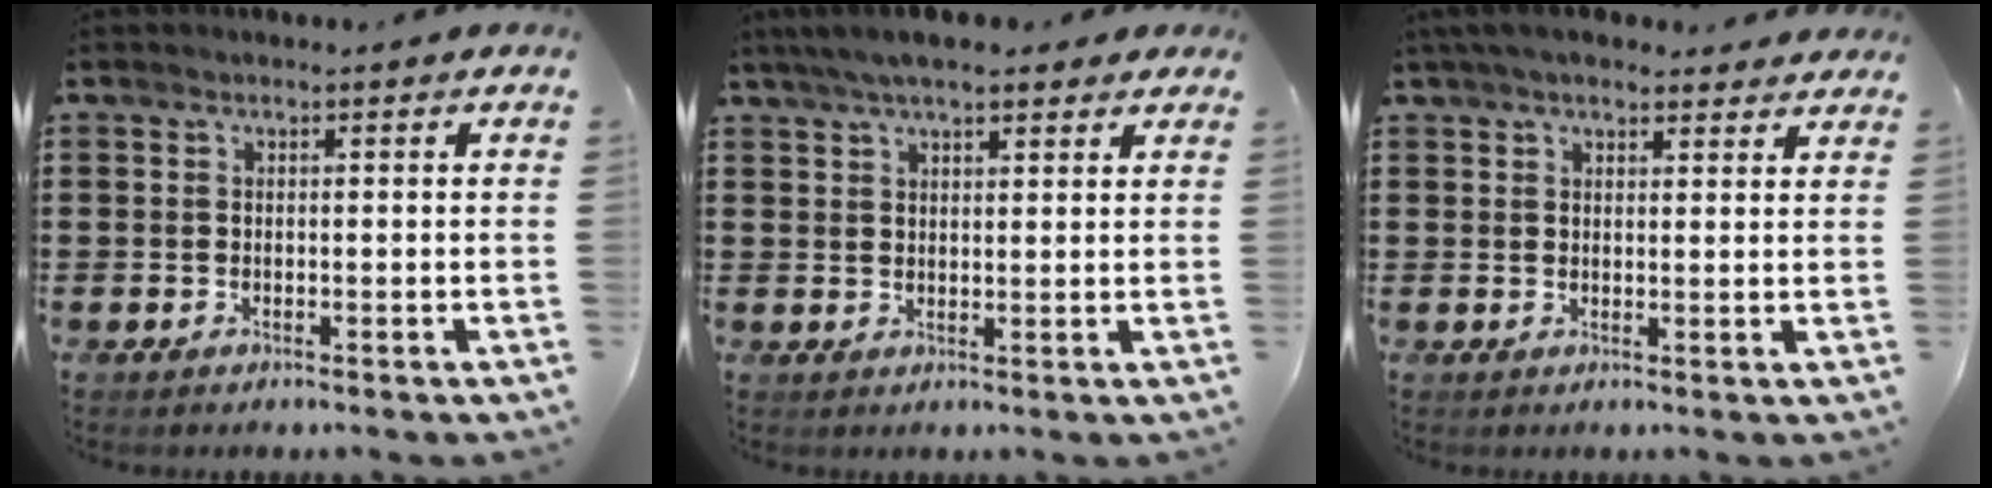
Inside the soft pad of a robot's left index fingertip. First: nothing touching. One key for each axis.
{"total": 5.1, "fx": 4.0, "fy": 1.5, "fz": 2.7, "tx": -0.062, "ty": 0.004, "tz": 0.074}
{"total": 4.2, "fx": 3.7, "fy": 1.0, "fz": 1.7, "tx": -0.043, "ty": -0.002, "tz": 0.069}